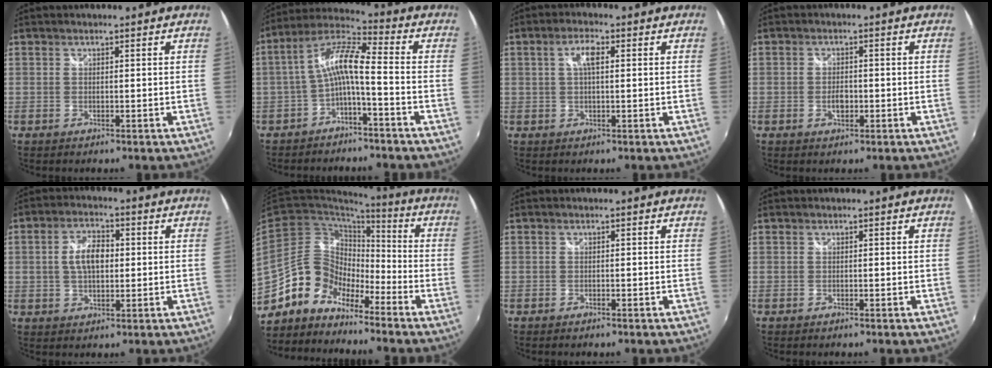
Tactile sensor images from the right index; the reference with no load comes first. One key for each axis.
{"total": 8.9, "fx": -2.5, "fy": 1.8, "fz": 8.4, "tx": -0.190, "ty": 0.021, "tz": -0.048}
{"total": 3.7, "fx": 0.9, "fy": 1.2, "fz": 3.4, "tx": -0.064, "ty": 0.008, "tz": 0.015}
{"total": 2.5, "fx": -0.8, "fy": 1.5, "fz": 1.8, "tx": -0.032, "ty": -0.001, "tz": -0.014}
{"total": 6.8, "fx": 0.5, "fy": 3.9, "fz": 5.6, "tx": -0.103, "ty": 0.012, "tz": 0.011}
{"total": 12.1, "fx": -8.6, "fy": 7.9, "fz": 3.0, "tx": -0.059, "ty": 0.033, "tz": -0.172}
{"total": 0.6, "fx": -0.5, "fy": 0.3, "fz": 0.2, "tx": -0.005, "ty": -0.002, "tz": -0.012}
{"total": 0.0}